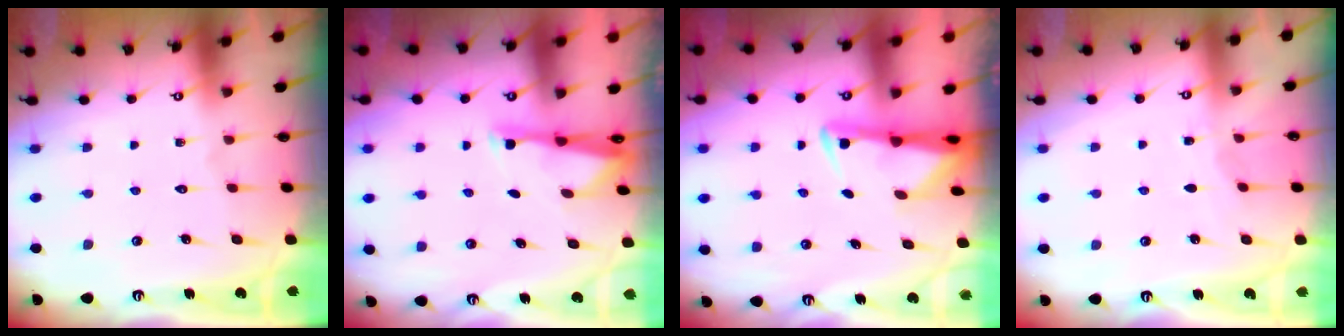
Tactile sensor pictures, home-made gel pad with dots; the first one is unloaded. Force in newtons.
{"total": 2.8, "press": 2.7, "slide": 0.4}
{"total": 2.8, "press": 2.8, "slide": 0.5}
{"total": 3.1, "press": 3.1, "slide": 0.4}